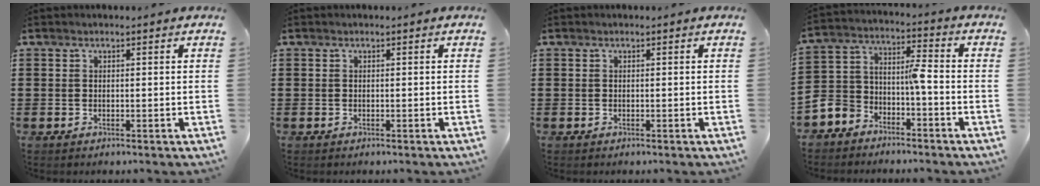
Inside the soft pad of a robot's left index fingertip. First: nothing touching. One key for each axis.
{"total": 0.0}
{"total": 0.0}
{"total": 5.8, "fx": -4.3, "fy": 2.8, "fz": 2.9, "tx": -0.075, "ty": -0.003, "tz": -0.092}